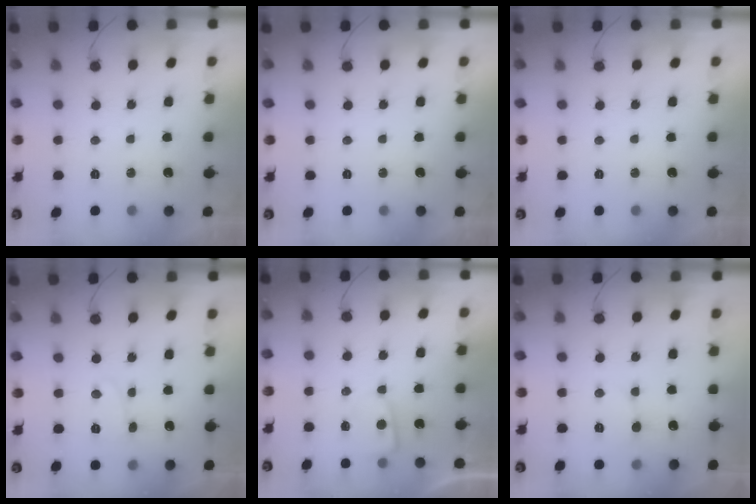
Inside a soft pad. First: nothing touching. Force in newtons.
{"total": 0.0}
{"total": 0.0}
{"total": 4.2, "press": 4.1, "slide": 0.5}
{"total": 3.2, "press": 3.2, "slide": 0.4}
{"total": 4.2, "press": 4.2, "slide": 0.5}